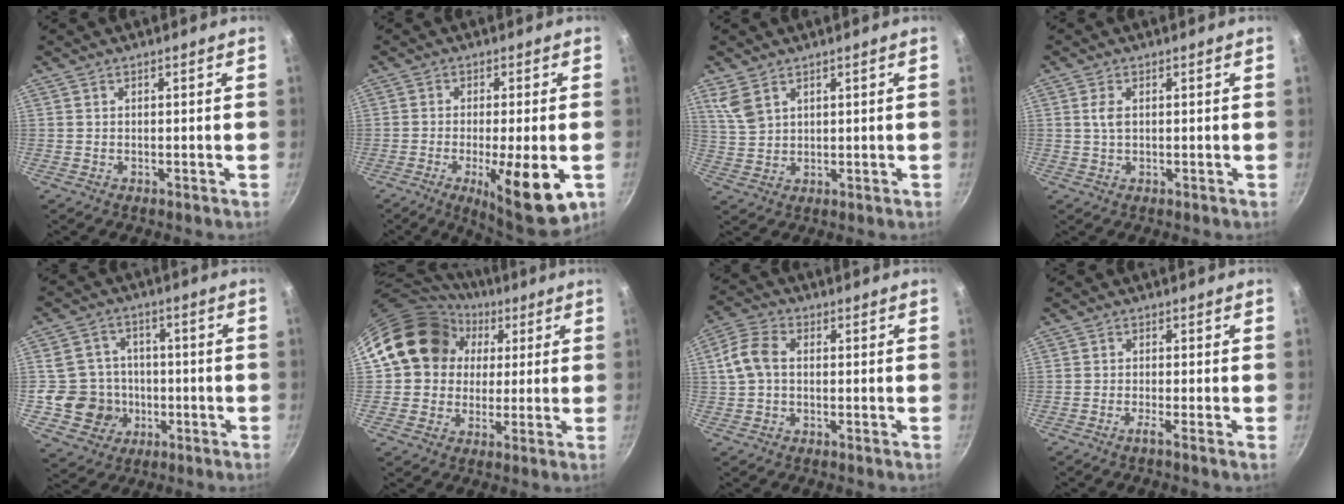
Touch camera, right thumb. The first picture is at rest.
{"total": 13.0, "force": [-4.2, 3.1, 11.9], "torque": [-0.177, -0.002, -0.058]}
{"total": 5.1, "force": [3.0, 3.0, 2.8], "torque": [-0.051, -0.012, 0.070]}
{"total": 2.3, "force": [0.5, 1.2, 1.9], "torque": [-0.037, 0.001, 0.009]}
{"total": 10.1, "force": [-1.8, 9.6, 2.5], "torque": [-0.007, 0.029, -0.031]}
{"total": 17.0, "force": [4.0, 14.7, 7.7], "torque": [-0.109, 0.028, 0.062]}
{"total": 6.9, "force": [0.4, 4.8, 5.0], "torque": [-0.104, 0.019, -0.002]}
{"total": 1.6, "force": [-0.9, -0.5, 1.3], "torque": [-0.031, 0.001, -0.022]}